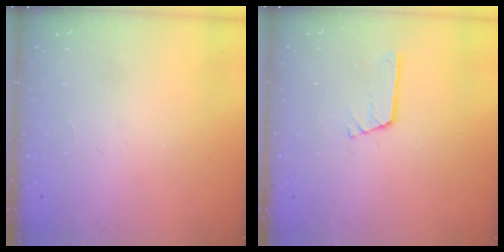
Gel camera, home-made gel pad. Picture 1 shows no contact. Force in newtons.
{"total": 3.2, "press": 3.2, "slide": 0.2}